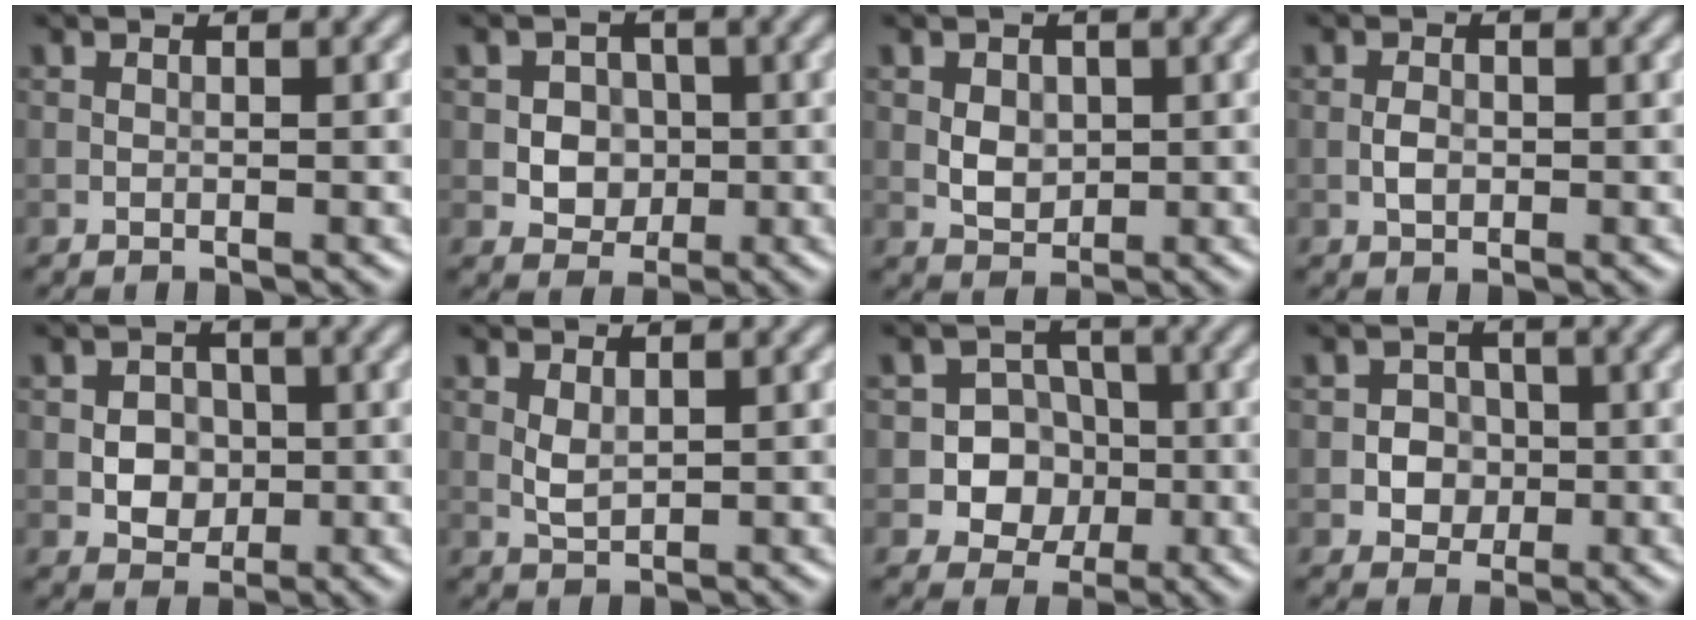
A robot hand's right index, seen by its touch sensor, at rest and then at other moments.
{"total": 3.2, "force": [-0.2, 2.8, 1.6], "torque": [-0.011, -0.001, -0.014]}
{"total": 2.4, "force": [0.3, 1.8, 1.5], "torque": [-0.026, -0.002, 0.006]}
{"total": 1.4, "force": [-0.3, 0.9, 1.1], "torque": [-0.019, 0.002, -0.007]}
{"total": 3.0, "force": [-0.3, 2.5, 1.6], "torque": [-0.016, -0.001, -0.011]}
{"total": 1.5, "force": [0.5, 0.7, 1.2], "torque": [-0.029, -0.003, 0.015]}
{"total": 5.0, "force": [-1.0, 4.5, 1.8], "torque": [0.004, 0.005, -0.035]}
{"total": 2.7, "force": [-0.5, 2.4, 1.0], "torque": [0.003, -0.002, -0.019]}